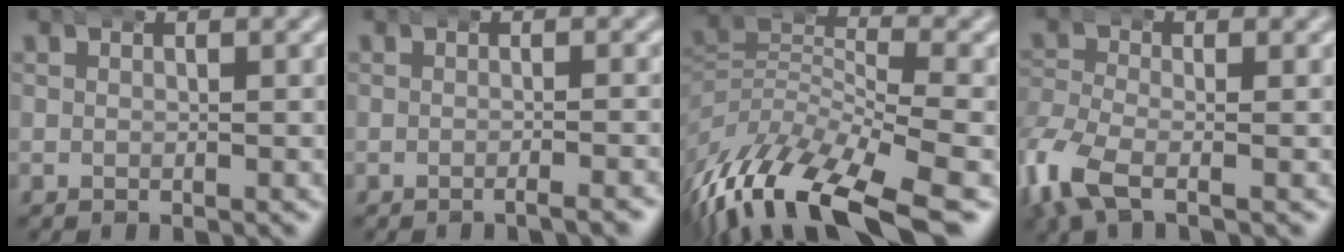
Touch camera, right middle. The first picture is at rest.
{"total": 1.4, "force": [-1.1, -0.2, 0.8], "torque": [-0.010, 0.005, -0.022]}
{"total": 12.0, "force": [-6.2, 5.8, 8.6], "torque": [-0.180, -0.049, -0.077]}
{"total": 4.3, "force": [-2.0, 2.5, 2.8], "torque": [-0.096, -0.022, -0.027]}